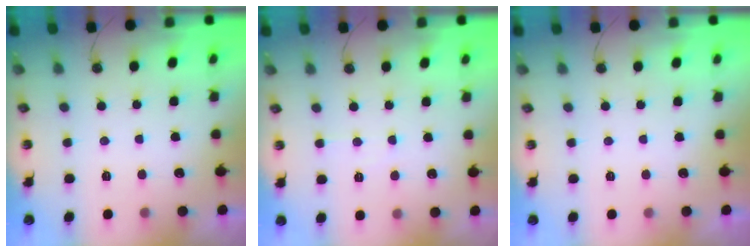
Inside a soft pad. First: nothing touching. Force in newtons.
{"total": 4.0, "press": 3.9, "slide": 0.7}
{"total": 0.0}